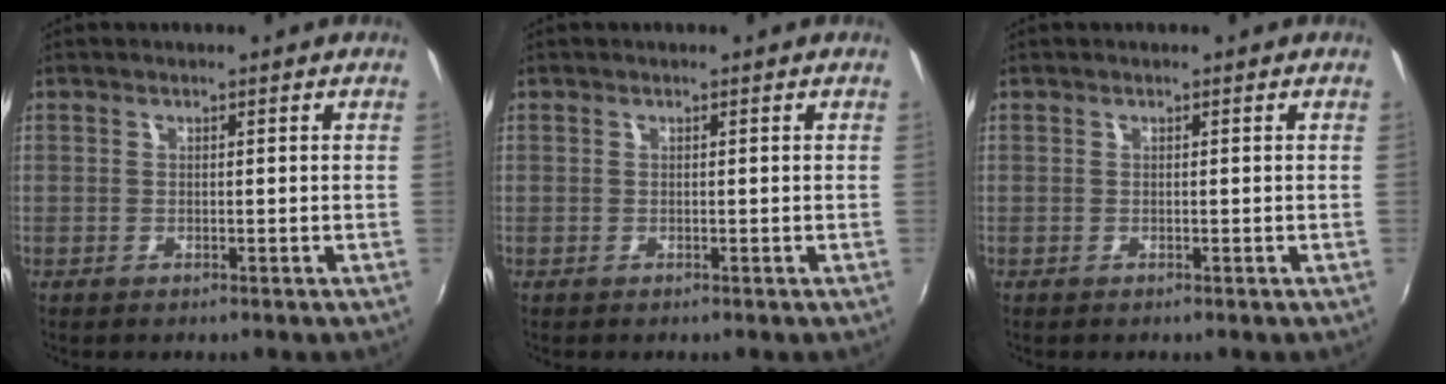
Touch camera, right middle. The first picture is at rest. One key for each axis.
{"total": 0.0}
{"total": 0.0}